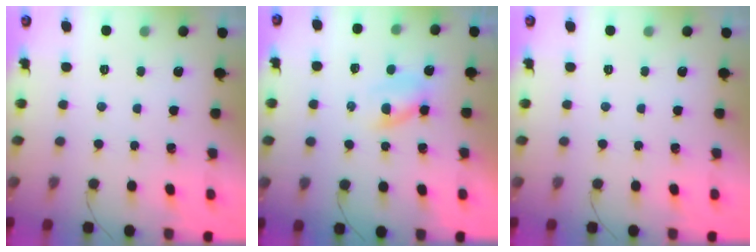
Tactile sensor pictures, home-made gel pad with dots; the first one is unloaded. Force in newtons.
{"total": 2.6, "press": 2.3, "slide": 1.2}
{"total": 0.0}